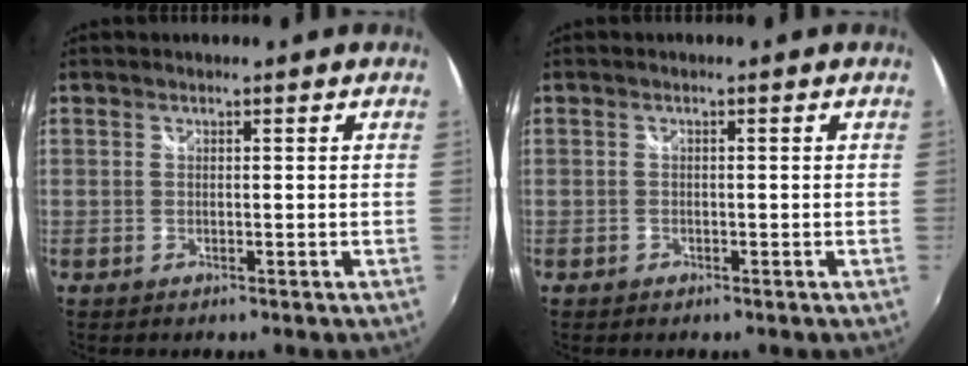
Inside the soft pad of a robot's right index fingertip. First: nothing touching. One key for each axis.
{"total": 0.9, "fx": -0.6, "fy": 0.6, "fz": 0.1, "tx": -0.003, "ty": 0.000, "tz": -0.009}